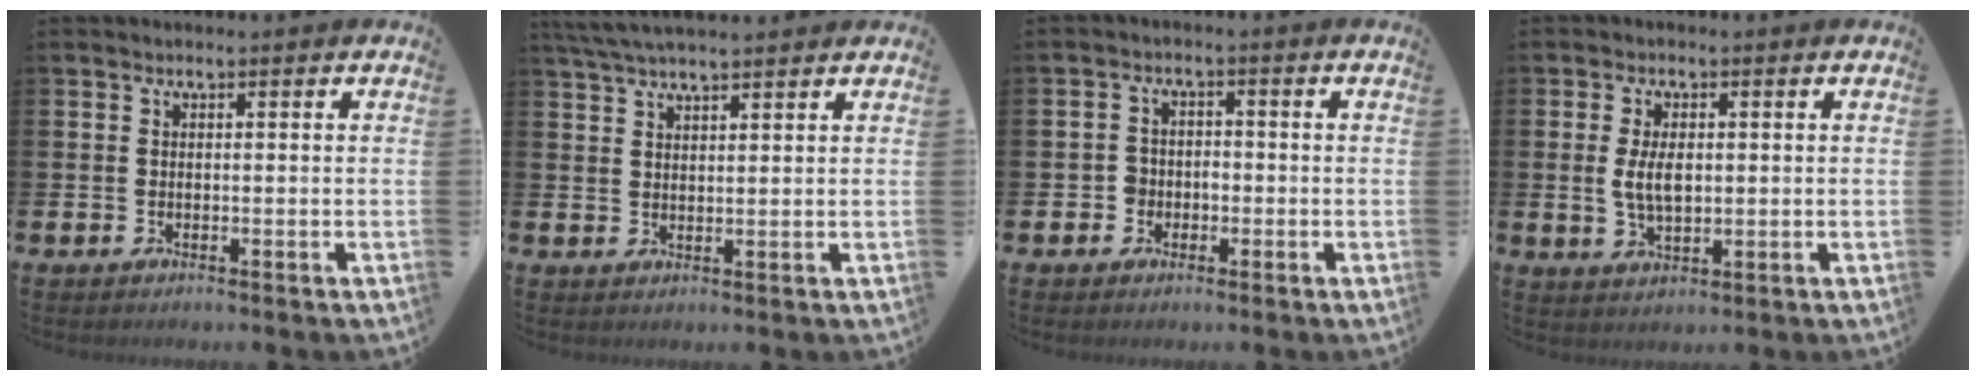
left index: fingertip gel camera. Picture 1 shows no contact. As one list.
[{"total": 4.4, "force": [3.9, 0.6, 1.8], "torque": [-0.042, -0.007, 0.073]}, {"total": 2.4, "force": [-1.2, 2.0, 0.3], "torque": [-0.010, 0.005, -0.029]}, {"total": 4.6, "force": [0.6, 2.4, 3.9], "torque": [-0.069, 0.004, 0.006]}]